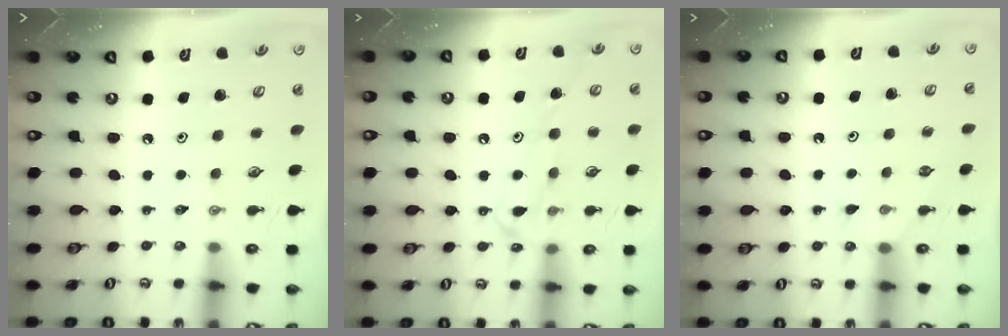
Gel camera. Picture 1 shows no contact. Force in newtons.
{"total": 12.8, "press": 12.8, "slide": 0.8}
{"total": 4.1, "press": 4.0, "slide": 0.5}